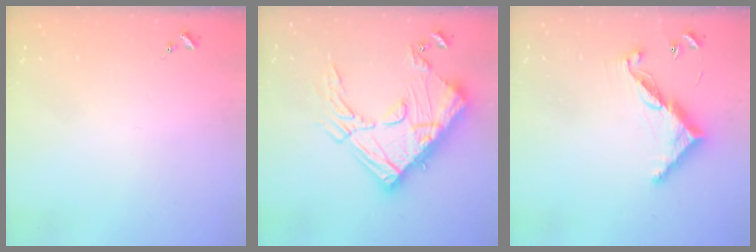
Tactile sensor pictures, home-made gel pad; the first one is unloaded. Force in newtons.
{"total": 24.8, "press": 24.7, "slide": 2.3}
{"total": 10.7, "press": 10.7, "slide": 0.4}